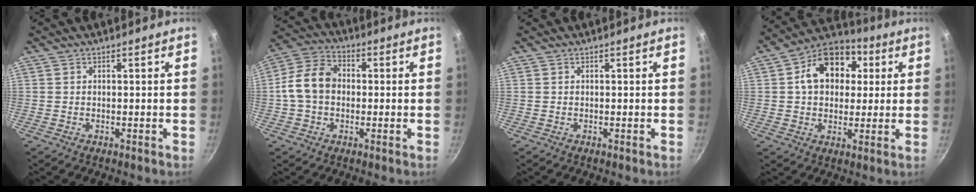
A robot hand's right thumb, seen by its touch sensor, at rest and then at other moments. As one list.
[{"total": 9.9, "force": [-0.2, 7.5, 6.5], "torque": [-0.099, 0.027, -0.022]}, {"total": 0.0}, {"total": 14.8, "force": [3.5, 11.1, 9.2], "torque": [-0.113, 0.019, 0.038]}]